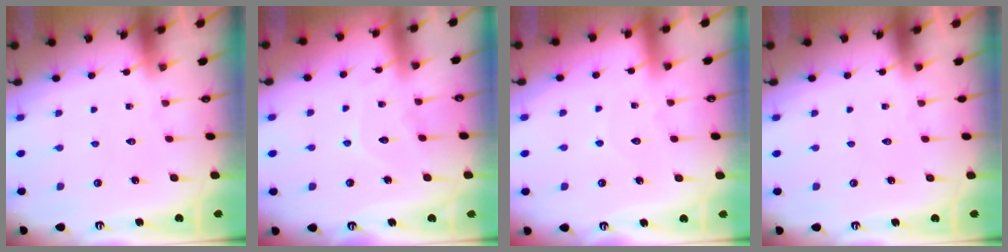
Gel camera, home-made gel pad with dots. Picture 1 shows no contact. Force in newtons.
{"total": 6.6, "press": 6.6, "slide": 0.7}
{"total": 3.3, "press": 3.3, "slide": 0.2}
{"total": 0.0}